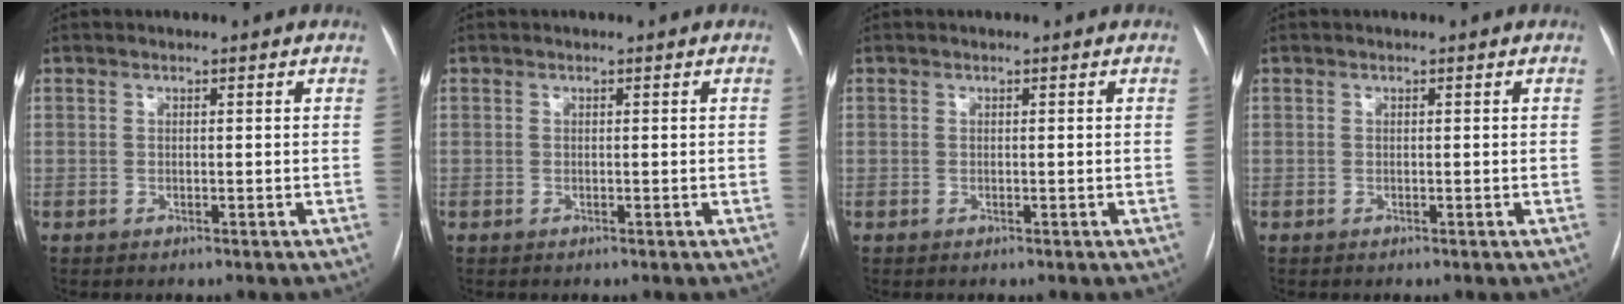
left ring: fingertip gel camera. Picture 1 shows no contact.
{"total": 0.0}
{"total": 0.0}
{"total": 0.0}